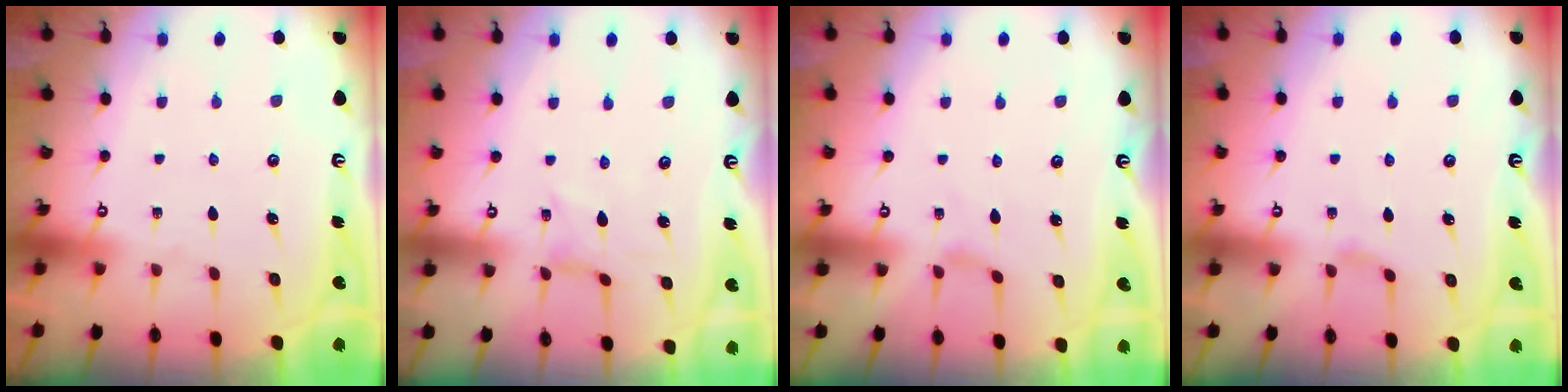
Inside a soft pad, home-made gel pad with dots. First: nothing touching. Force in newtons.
{"total": 0.0}
{"total": 0.9, "press": 0.8, "slide": 0.4}
{"total": 0.8, "press": 0.7, "slide": 0.3}